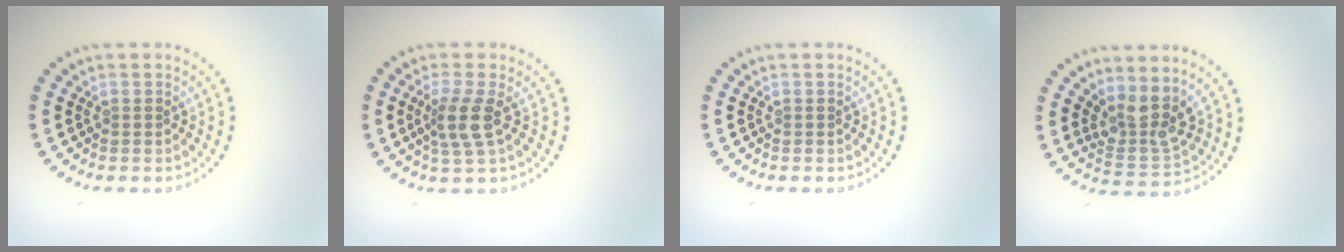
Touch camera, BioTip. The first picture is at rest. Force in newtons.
{"total": 2.8, "press": 2.3, "slide": 1.7}
{"total": 0.0}
{"total": 3.5, "press": 2.8, "slide": 2.2}